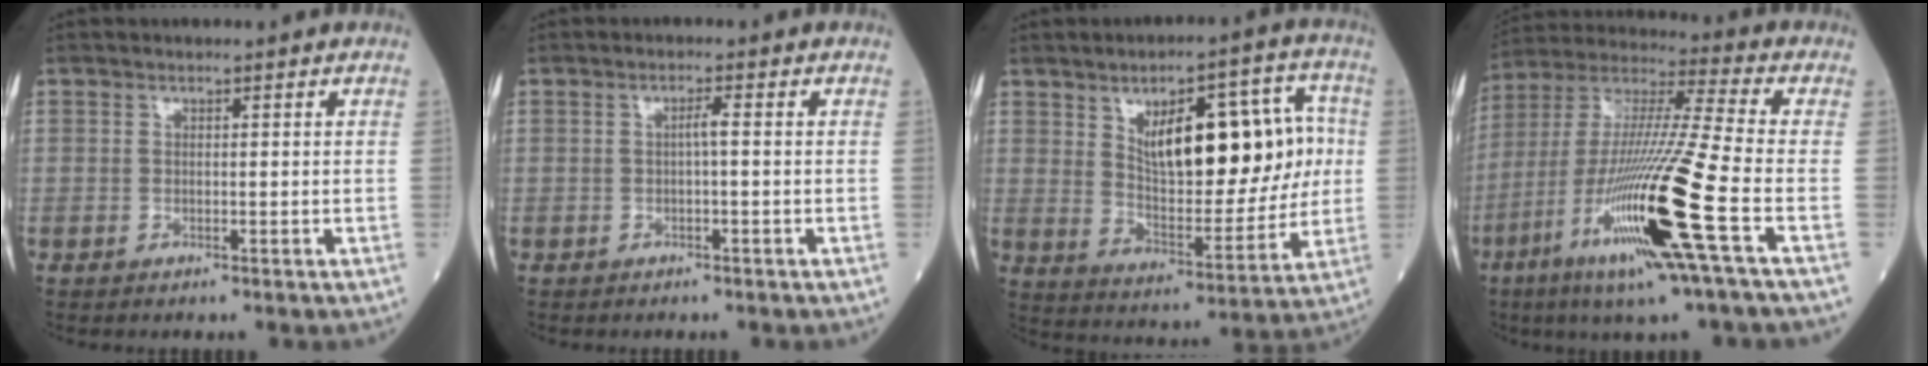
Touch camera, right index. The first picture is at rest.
{"total": 1.4, "force": [-0.1, 0.0, 1.4], "torque": [-0.024, 0.003, -0.002]}
{"total": 17.2, "force": [3.8, 6.4, 15.5], "torque": [-0.224, 0.027, 0.068]}
{"total": 20.5, "force": [-7.7, -0.4, 19.0], "torque": [-0.397, -0.035, -0.150]}